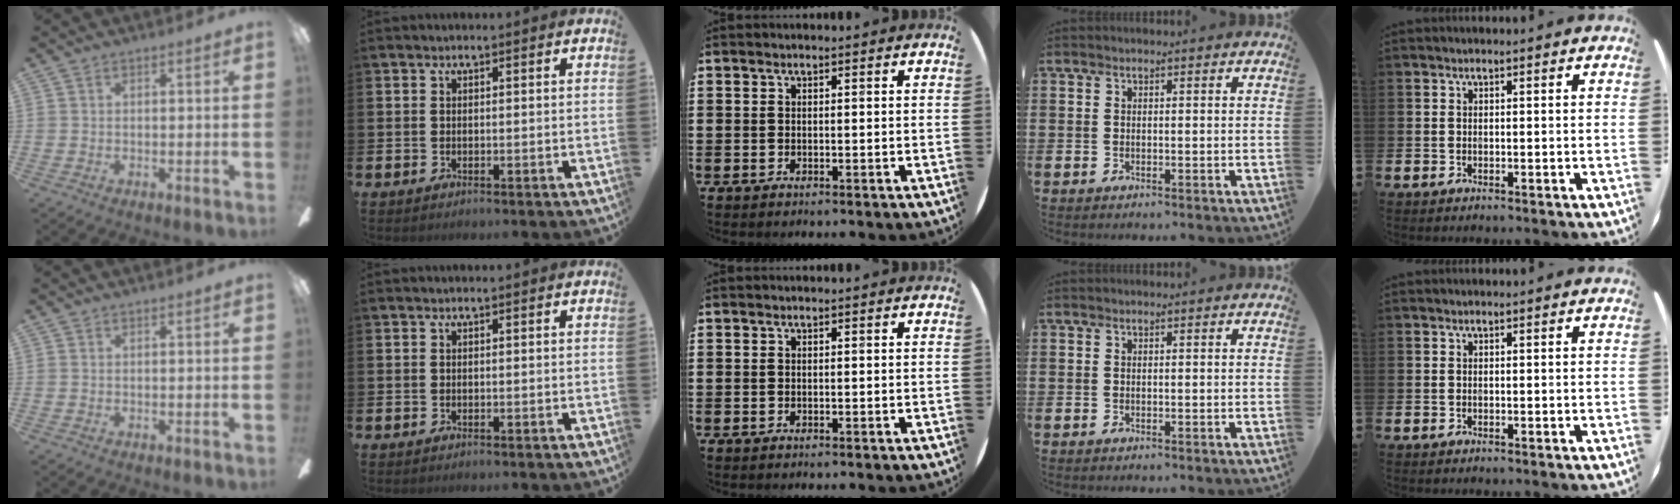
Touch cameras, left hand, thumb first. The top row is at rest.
{}